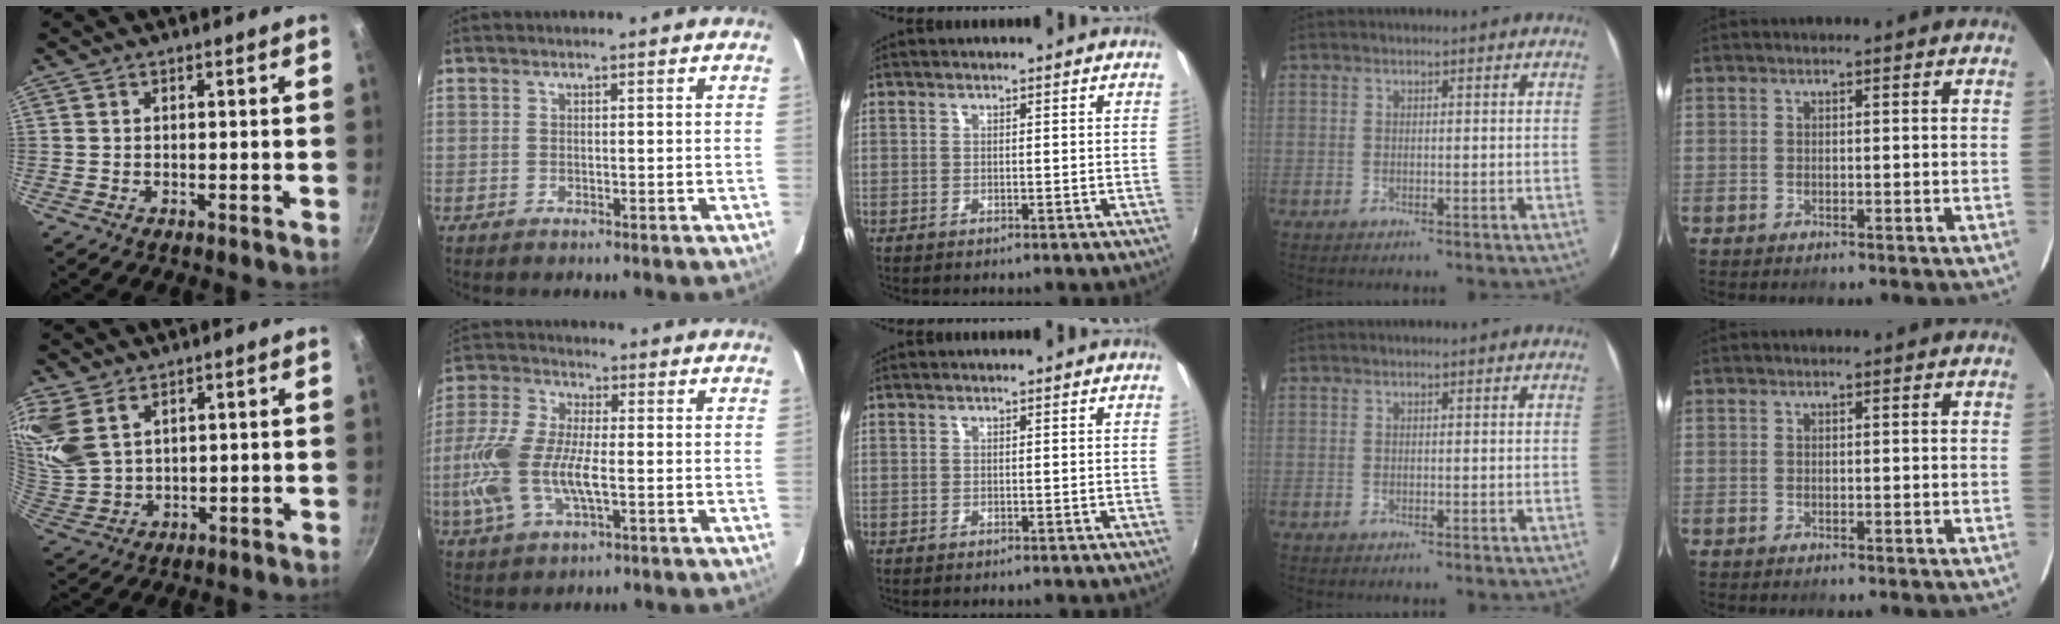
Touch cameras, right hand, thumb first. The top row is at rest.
{"thumb": {"total": 12.5, "force": [6.5, 8.1, 7.0], "torque": [-0.159, -0.005, 0.147]}, "index": {"total": 14.3, "force": [-2.6, 6.1, 12.7], "torque": [-0.289, -0.001, -0.052]}}